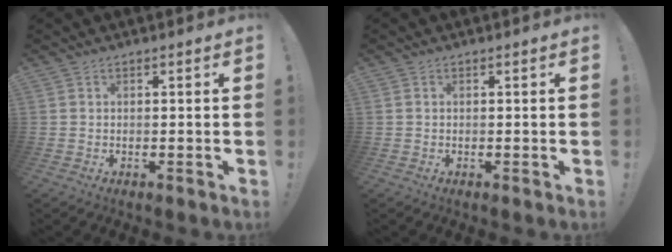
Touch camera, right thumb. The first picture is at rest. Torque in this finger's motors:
{"motor_torque": [0.11, 0.01, -0.15, 0.10, -0.03]}